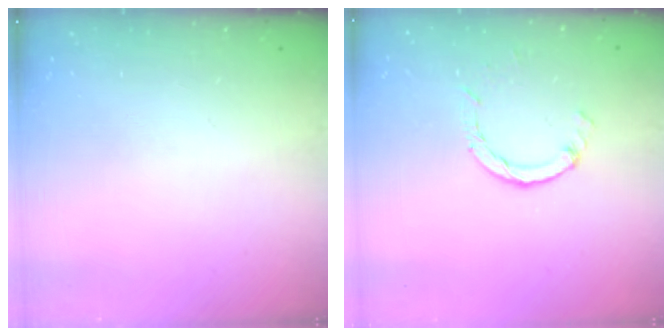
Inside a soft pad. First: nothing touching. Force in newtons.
{"total": 1.4, "press": 1.4, "slide": 0.2}